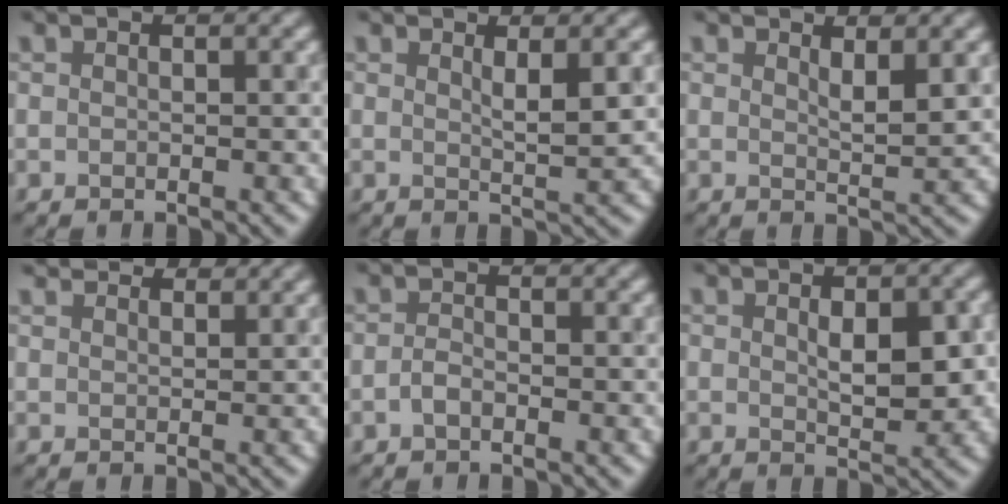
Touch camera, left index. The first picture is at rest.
{"total": 2.1, "force": [0.7, 0.2, 2.0], "torque": [-0.030, 0.002, 0.015]}
{"total": 2.1, "force": [1.0, 0.4, 1.8], "torque": [-0.026, 0.003, 0.022]}
{"total": 3.6, "force": [3.4, 0.7, 0.9], "torque": [-0.014, 0.005, 0.043]}
{"total": 0.8, "force": [-0.5, 0.3, 0.6], "torque": [-0.011, 0.006, -0.008]}
{"total": 4.0, "force": [0.3, 1.9, 3.5], "torque": [-0.051, 0.003, 0.013]}